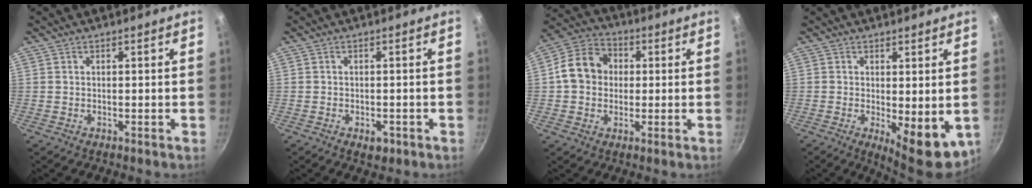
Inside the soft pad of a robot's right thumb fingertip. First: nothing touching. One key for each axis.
{"total": 2.5, "fx": -1.2, "fy": 1.4, "fz": 1.7, "tx": -0.023, "ty": 0.009, "tz": -0.012}
{"total": 10.6, "fx": 0.7, "fy": 8.9, "fz": 5.7, "tx": -0.069, "ty": 0.021, "tz": -0.009}
{"total": 9.2, "fx": -1.1, "fy": 3.5, "fz": 8.4, "tx": -0.095, "ty": -0.007, "tz": -0.003}